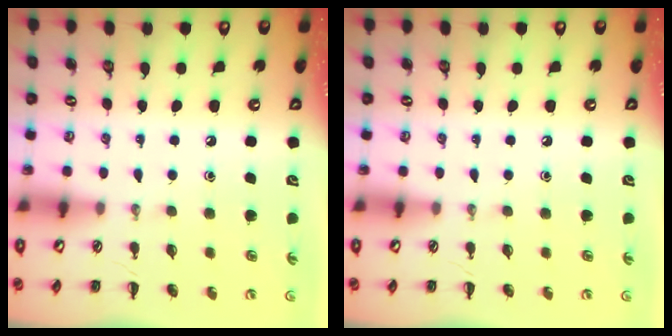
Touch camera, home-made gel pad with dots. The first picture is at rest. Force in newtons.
{"total": 0.0}